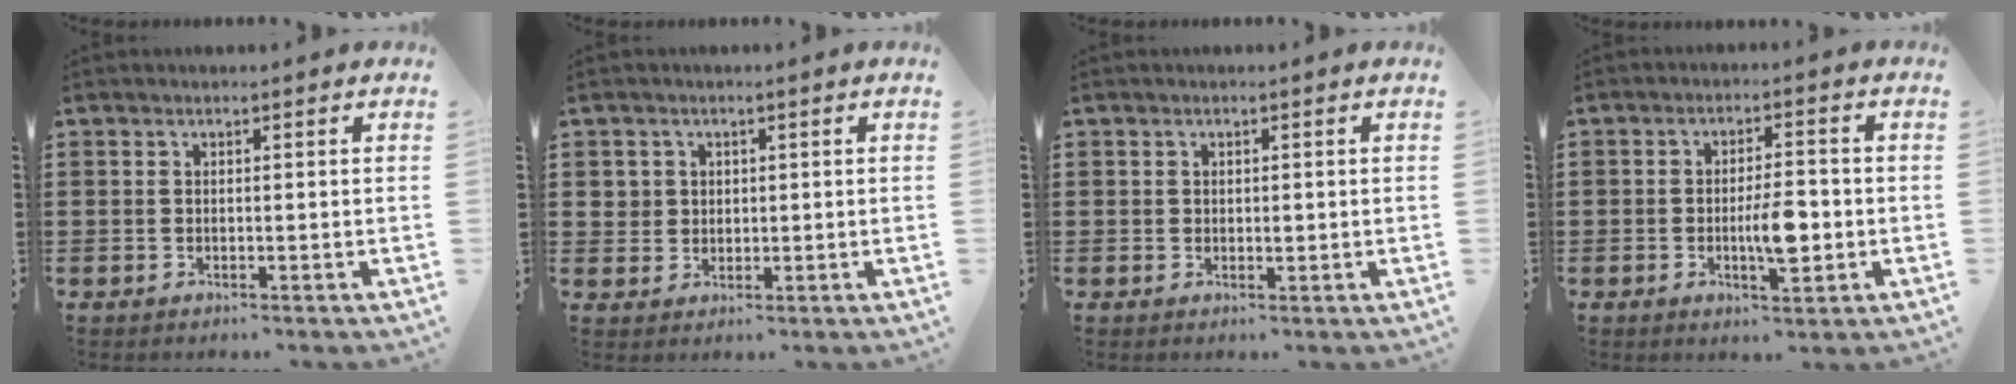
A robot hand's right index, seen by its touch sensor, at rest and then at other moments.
{"total": 2.6, "force": [0.9, 2.4, 0.5], "torque": [-0.021, 0.010, 0.015]}
{"total": 0.9, "force": [0.2, 0.6, 0.6], "torque": [-0.011, 0.005, 0.004]}
{"total": 5.8, "force": [-1.1, 2.0, 5.3], "torque": [-0.090, -0.002, -0.022]}